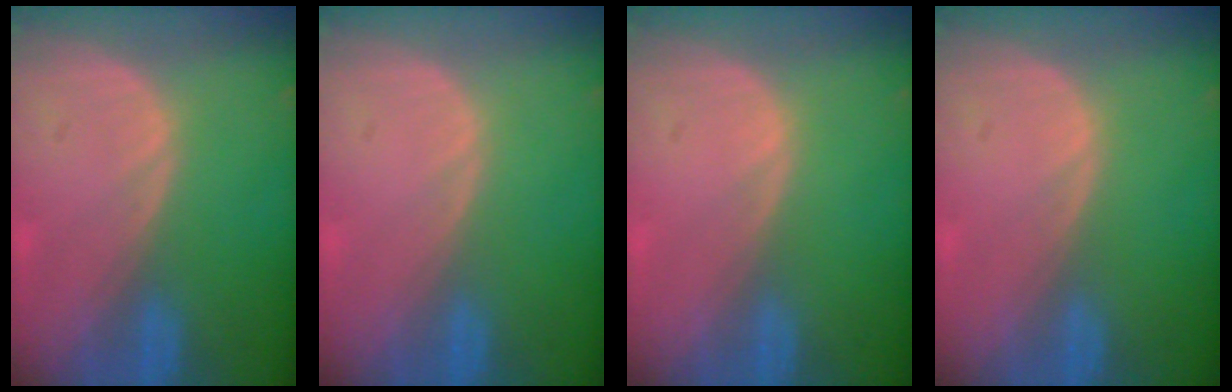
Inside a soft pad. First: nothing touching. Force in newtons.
{"total": 0.0}
{"total": 0.0}
{"total": 0.0}